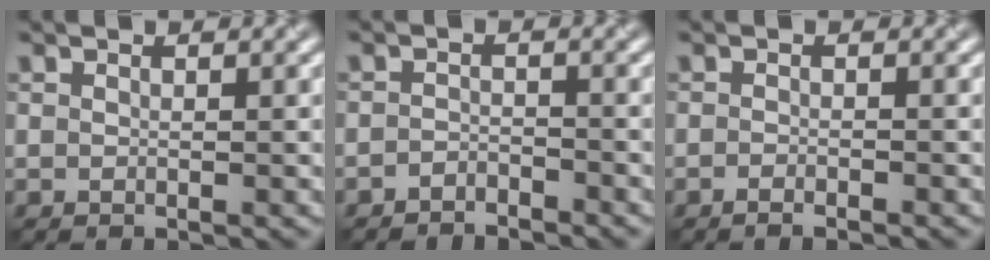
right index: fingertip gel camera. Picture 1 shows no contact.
{"total": 1.7, "force": [-1.7, -0.1, -0.4], "torque": [0.001, 0.002, -0.030]}
{"total": 1.4, "force": [-1.2, 0.1, 0.7], "torque": [-0.014, 0.006, -0.020]}